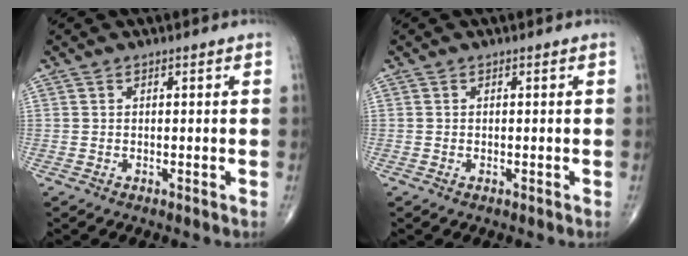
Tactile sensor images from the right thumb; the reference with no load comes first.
{"total": 0.0}